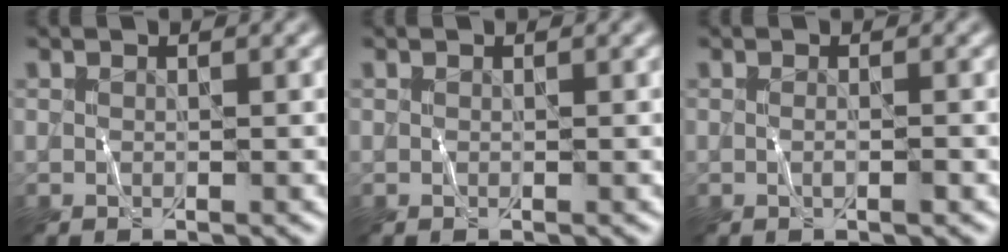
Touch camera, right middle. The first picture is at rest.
{"total": 0.0}
{"total": 0.9, "force": [-0.2, 0.1, 0.8], "torque": [-0.017, -0.002, -0.004]}